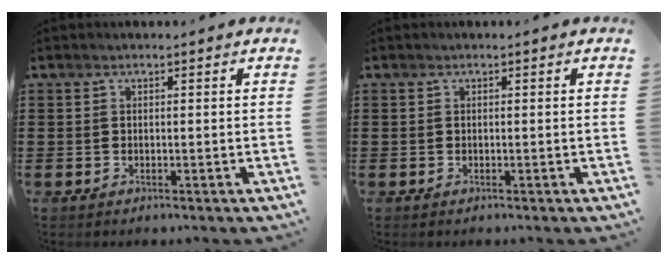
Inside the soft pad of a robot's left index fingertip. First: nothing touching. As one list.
[{"total": 0.0}]